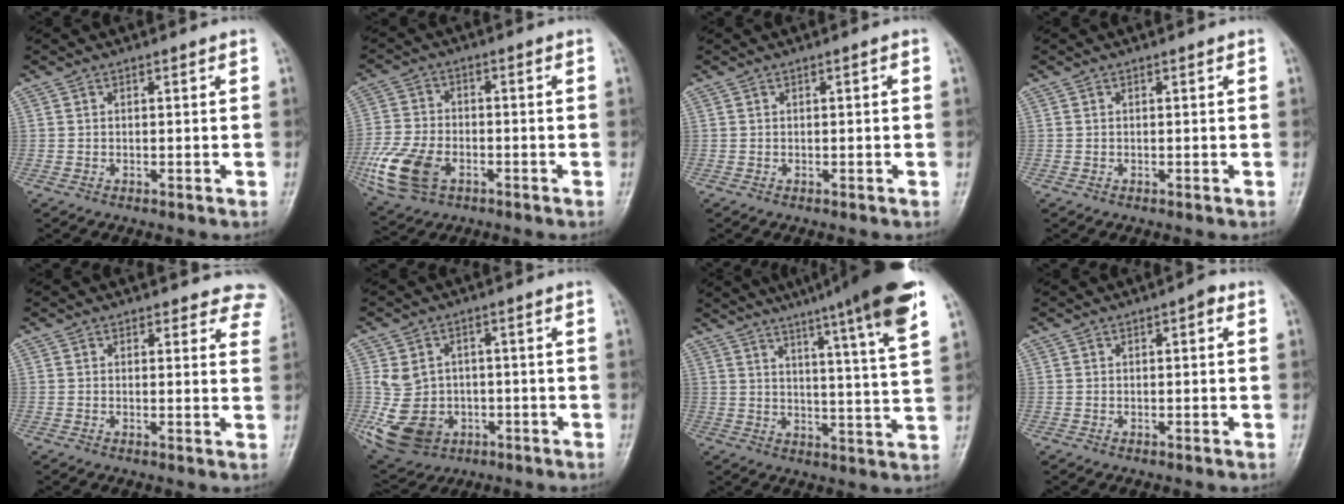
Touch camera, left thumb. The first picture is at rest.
{"total": 11.9, "force": [-4.4, 7.5, 8.1], "torque": [-0.172, 0.003, -0.085]}
{"total": 0.0}
{"total": 0.0}
{"total": 7.0, "force": [6.3, 3.0, 0.5], "torque": [0.051, -0.023, 0.037]}
{"total": 11.0, "force": [-2.4, 9.2, 5.6], "torque": [-0.087, 0.007, -0.027]}
{"total": 17.9, "force": [11.9, 0.5, 13.4], "torque": [-0.182, -0.046, 0.148]}
{"total": 1.4, "force": [0.4, 0.7, 1.1], "torque": [-0.010, 0.003, 0.000]}